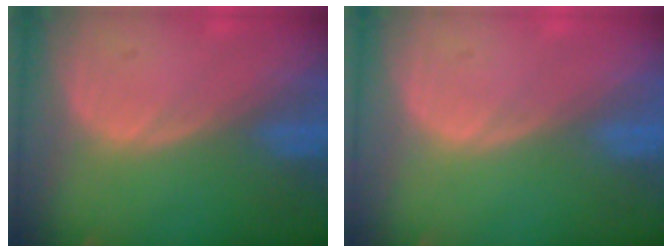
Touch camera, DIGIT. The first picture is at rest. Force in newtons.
{"total": 0.0}